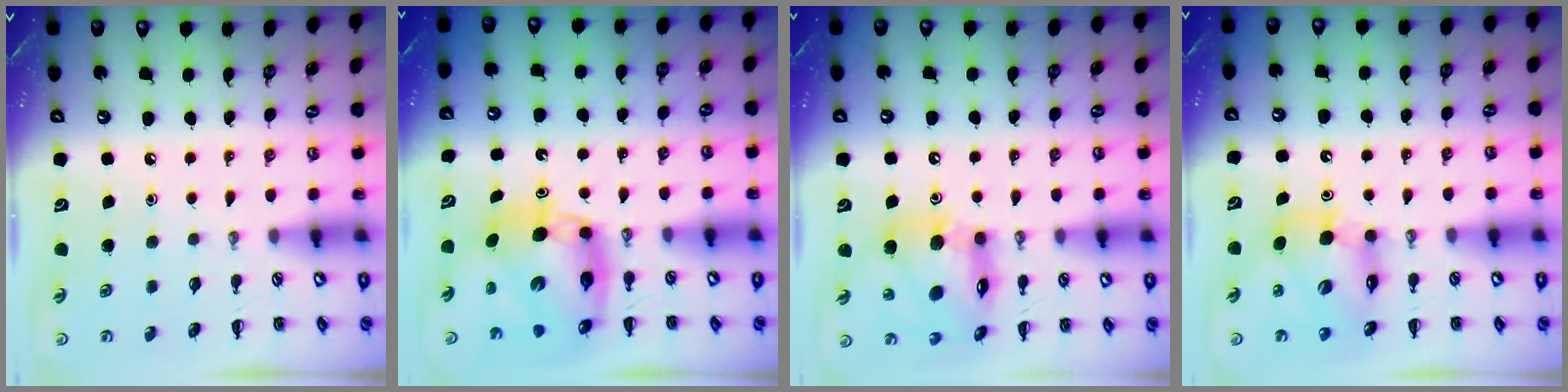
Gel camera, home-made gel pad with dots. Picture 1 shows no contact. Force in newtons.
{"total": 9.4, "press": 9.0, "slide": 2.7}
{"total": 13.7, "press": 13.2, "slide": 3.8}
{"total": 10.2, "press": 9.8, "slide": 2.8}